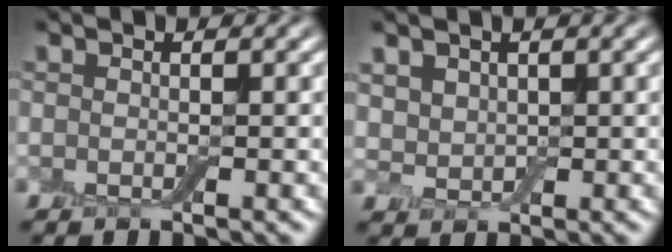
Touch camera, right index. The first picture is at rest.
{"total": 2.1, "force": [1.1, 1.6, 0.7], "torque": [-0.016, 0.004, 0.016]}